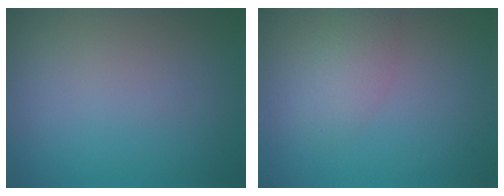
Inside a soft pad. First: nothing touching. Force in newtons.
{"total": 2.2, "press": 2.2, "slide": 0.1}